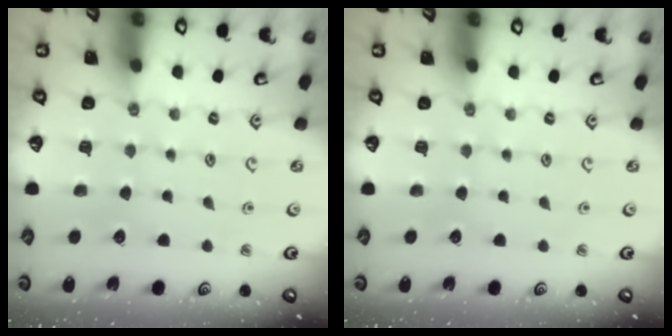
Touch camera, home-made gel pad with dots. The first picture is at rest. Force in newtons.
{"total": 0.0}